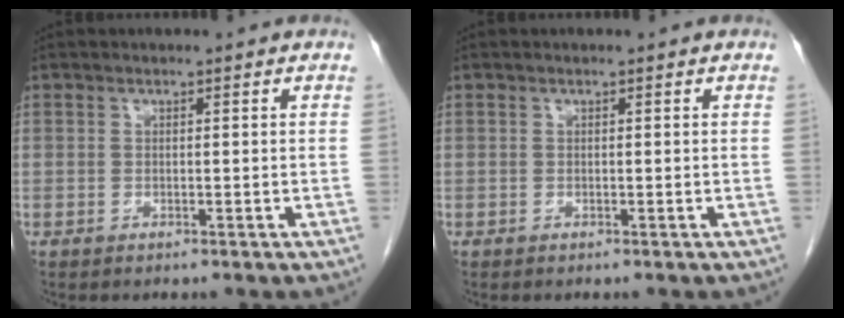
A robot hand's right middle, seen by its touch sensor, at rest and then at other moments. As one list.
[{"total": 0.0}]